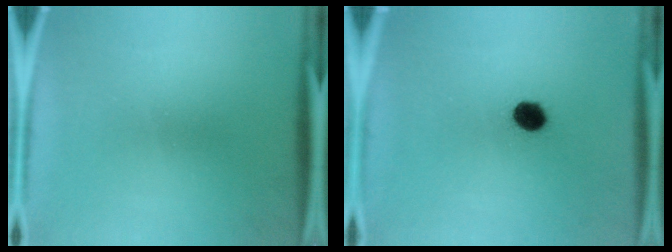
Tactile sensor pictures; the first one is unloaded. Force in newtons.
{"total": 5.3}